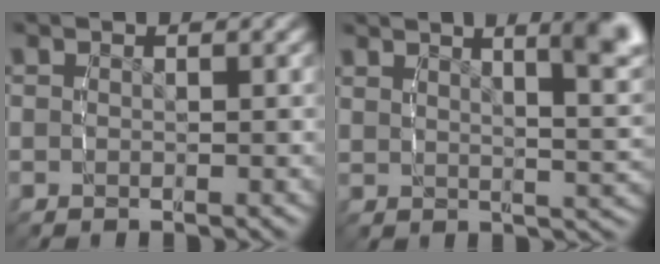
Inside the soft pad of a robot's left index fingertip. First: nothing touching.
{"total": 8.1, "force": [4.6, 2.4, 6.3], "torque": [-0.061, 0.009, 0.073]}